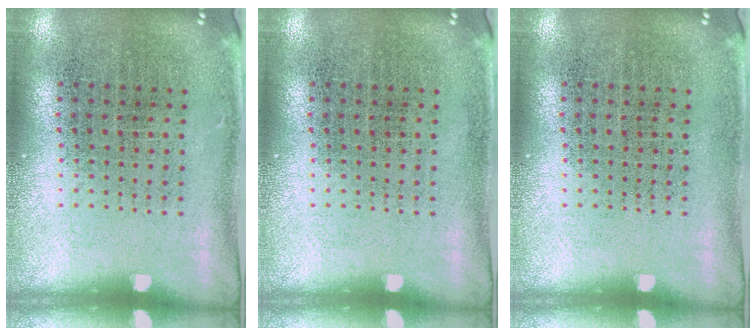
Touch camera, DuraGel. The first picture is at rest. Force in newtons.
{"total": 0.0}
{"total": 0.0}